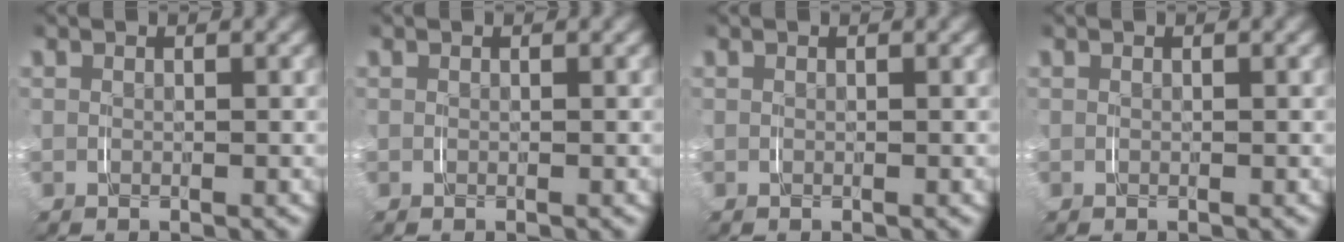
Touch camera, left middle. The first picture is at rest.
{"total": 0.0}
{"total": 0.0}
{"total": 0.0}